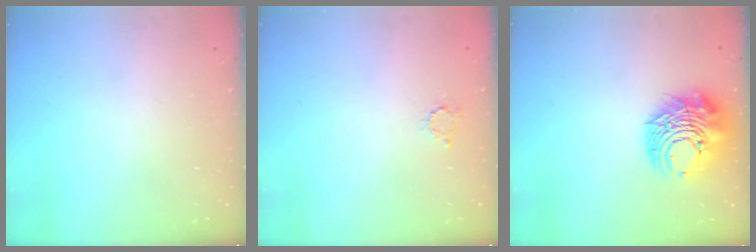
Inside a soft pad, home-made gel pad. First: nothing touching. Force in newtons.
{"total": 2.7, "press": 2.7, "slide": 0.4}
{"total": 12.3, "press": 12.2, "slide": 1.3}